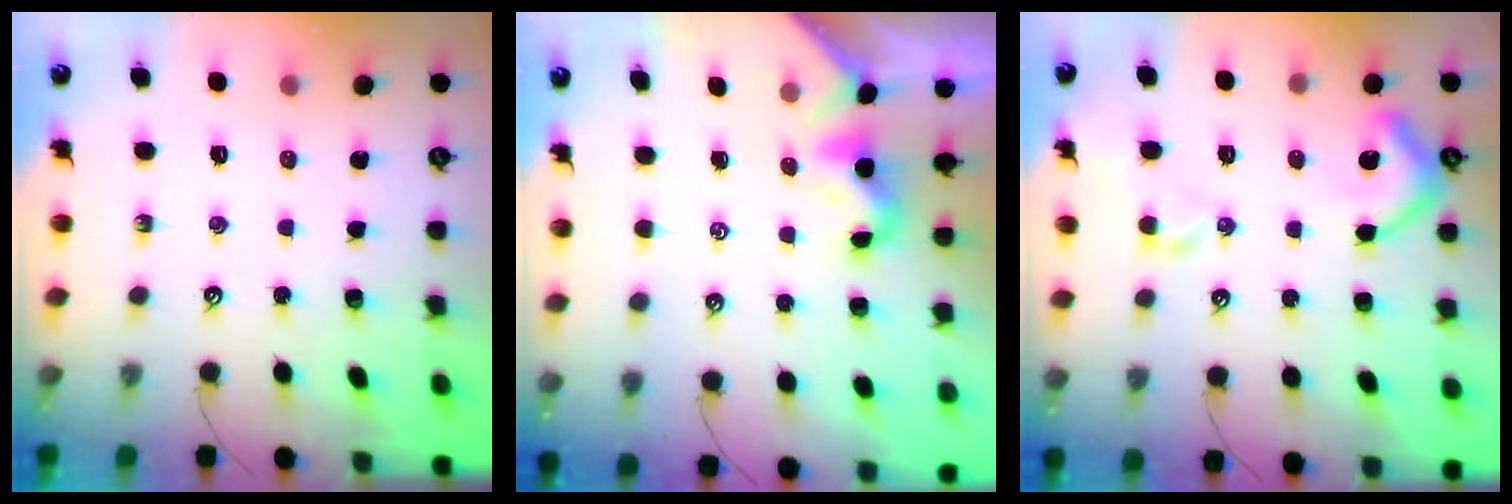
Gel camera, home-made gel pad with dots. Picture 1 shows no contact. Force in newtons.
{"total": 1.8, "press": 1.8, "slide": 0.5}
{"total": 9.4, "press": 9.3, "slide": 1.3}